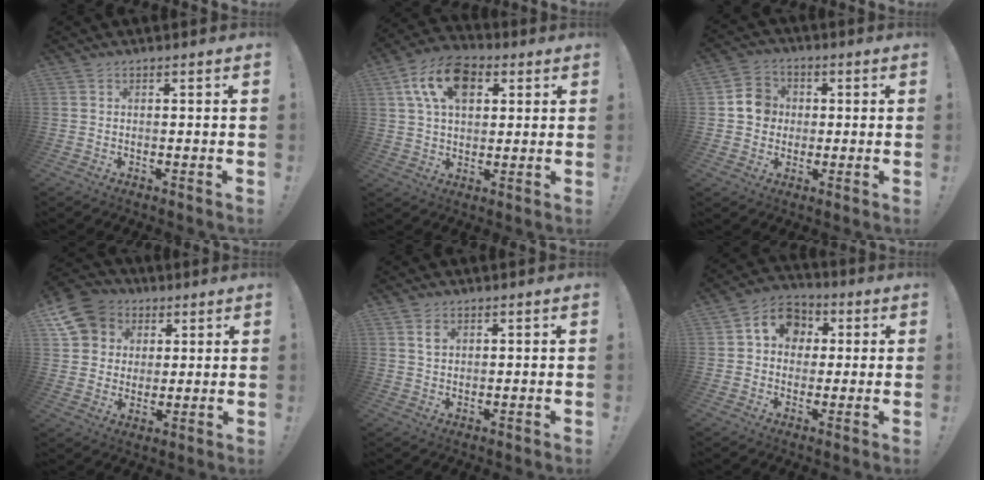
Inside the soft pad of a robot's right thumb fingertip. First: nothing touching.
{"total": 14.5, "force": [5.6, 9.5, 9.5], "torque": [-0.156, -0.003, 0.108]}
{"total": 8.3, "force": [0.6, 7.9, 2.6], "torque": [-0.026, 0.008, 0.016]}
{"total": 12.1, "force": [5.0, 10.2, 4.2], "torque": [-0.064, -0.023, 0.105]}
{"total": 2.8, "force": [1.6, 1.6, 1.6], "torque": [-0.011, -0.008, 0.025]}
{"total": 11.3, "force": [3.3, 9.2, 5.8], "torque": [-0.085, 0.004, 0.066]}